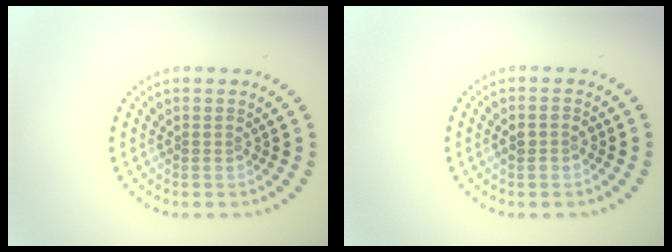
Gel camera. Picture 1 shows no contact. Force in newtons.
{"total": 1.4, "press": 1.4, "slide": 0.3}